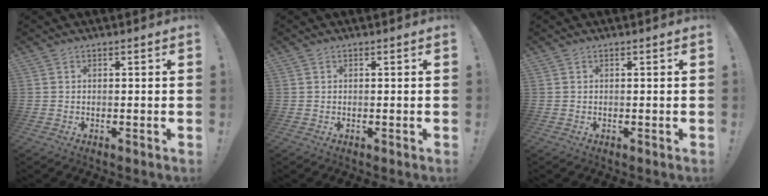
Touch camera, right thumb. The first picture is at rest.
{"total": 0.0}
{"total": 0.0}